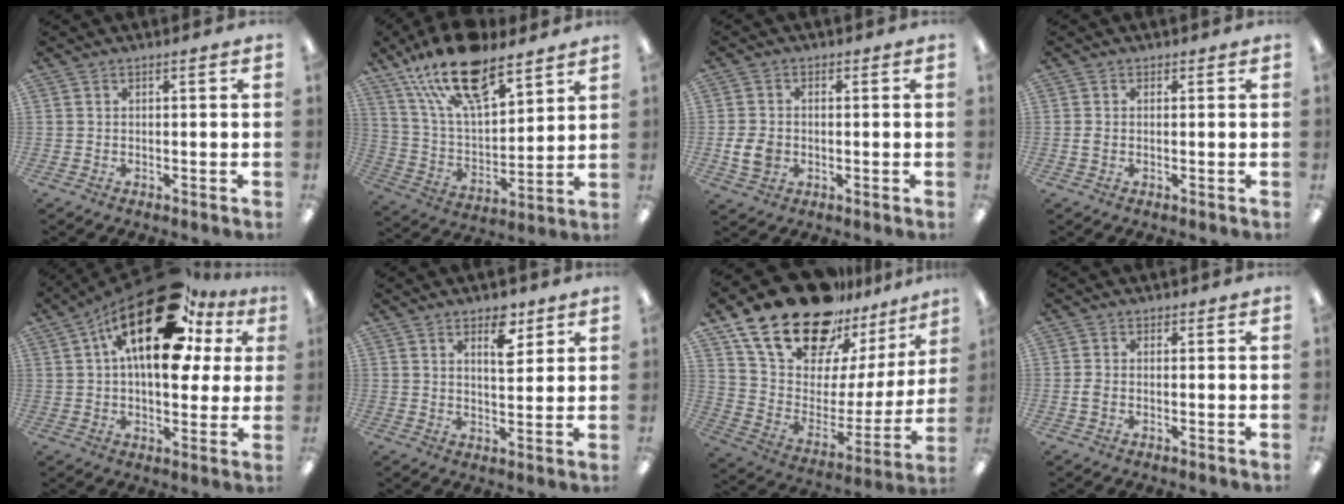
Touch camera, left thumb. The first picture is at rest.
{"total": 21.0, "force": [14.3, 8.6, 12.8], "torque": [-0.234, -0.067, 0.252]}
{"total": 6.1, "force": [-1.0, 5.1, 3.2], "torque": [-0.060, 0.003, -0.021]}
{"total": 1.7, "force": [-0.1, 1.3, 1.1], "torque": [-0.020, 0.005, -0.003]}
{"total": 24.8, "force": [11.7, 11.3, 18.7], "torque": [-0.292, -0.051, 0.190]}
{"total": 7.2, "force": [4.5, 3.3, 4.5], "torque": [-0.053, -0.021, 0.070]}
{"total": 24.8, "force": [18.6, 11.3, 11.9], "torque": [-0.214, -0.117, 0.339]}
{"total": 2.1, "force": [-0.4, 1.5, 1.4], "torque": [-0.031, 0.002, -0.010]}